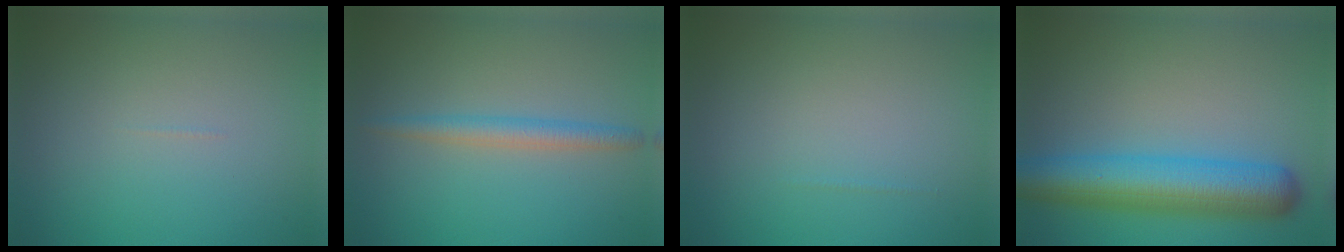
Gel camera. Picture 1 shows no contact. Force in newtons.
{"total": 2.3, "press": 2.3, "slide": 0.0}
{"total": 0.0}
{"total": 7.8, "press": 7.8, "slide": 0.2}